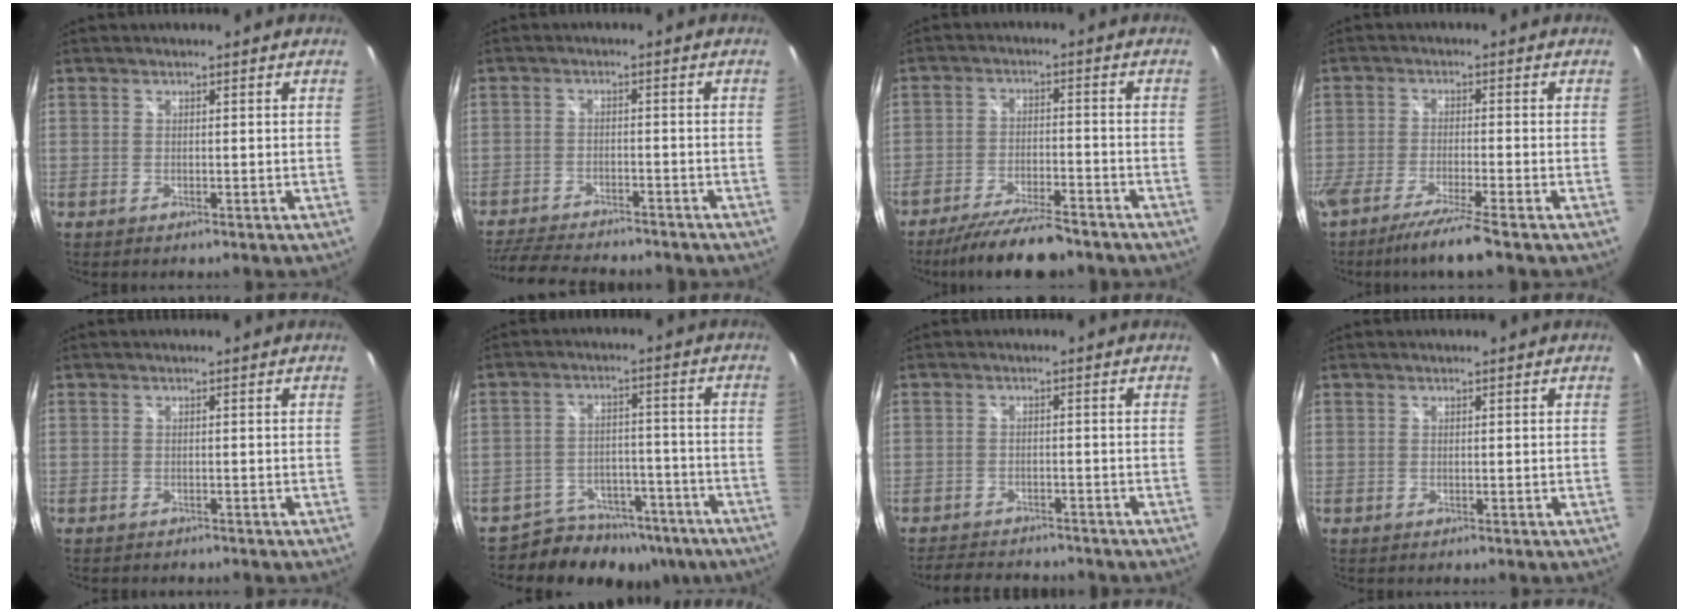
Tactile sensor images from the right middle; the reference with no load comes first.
{"total": 13.4, "force": [-11.8, 2.6, 5.7], "torque": [-0.123, -0.027, -0.182]}
{"total": 12.2, "force": [-10.4, 2.5, 5.9], "torque": [-0.127, -0.017, -0.168]}
{"total": 8.1, "force": [-6.5, -1.0, 4.8], "torque": [-0.099, -0.025, -0.111]}
{"total": 8.3, "force": [-8.1, 1.9, -0.2], "torque": [0.010, 0.042, -0.115]}
{"total": 13.0, "force": [-10.2, 7.2, 3.5], "torque": [-0.080, 0.016, -0.134]}
{"total": 7.1, "force": [-6.5, 1.7, 2.1], "torque": [-0.055, -0.003, -0.097]}
{"total": 0.0}